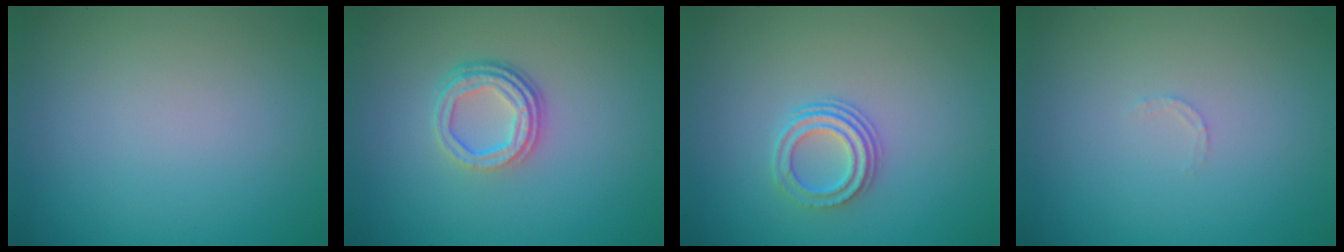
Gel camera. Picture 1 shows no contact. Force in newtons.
{"total": 3.5, "press": 2.6, "slide": 2.4}
{"total": 2.8, "press": 2.2, "slide": 1.8}
{"total": 0.7, "press": 0.6, "slide": 0.3}